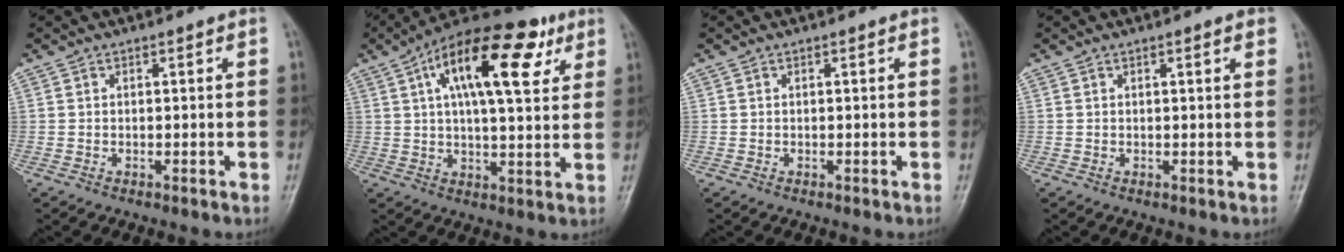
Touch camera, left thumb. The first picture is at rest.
{"total": 18.8, "force": [7.5, 7.6, 15.5], "torque": [-0.225, 0.005, 0.110]}
{"total": 0.0}
{"total": 1.6, "force": [0.9, 0.3, 1.3], "torque": [-0.019, -0.001, 0.010]}